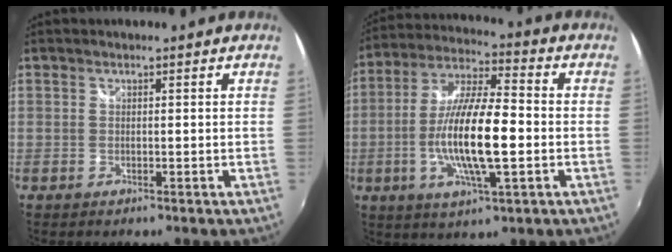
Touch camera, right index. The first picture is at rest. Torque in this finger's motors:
{"motor_torque": [1.41, -0.73, 1.05, 0.21]}